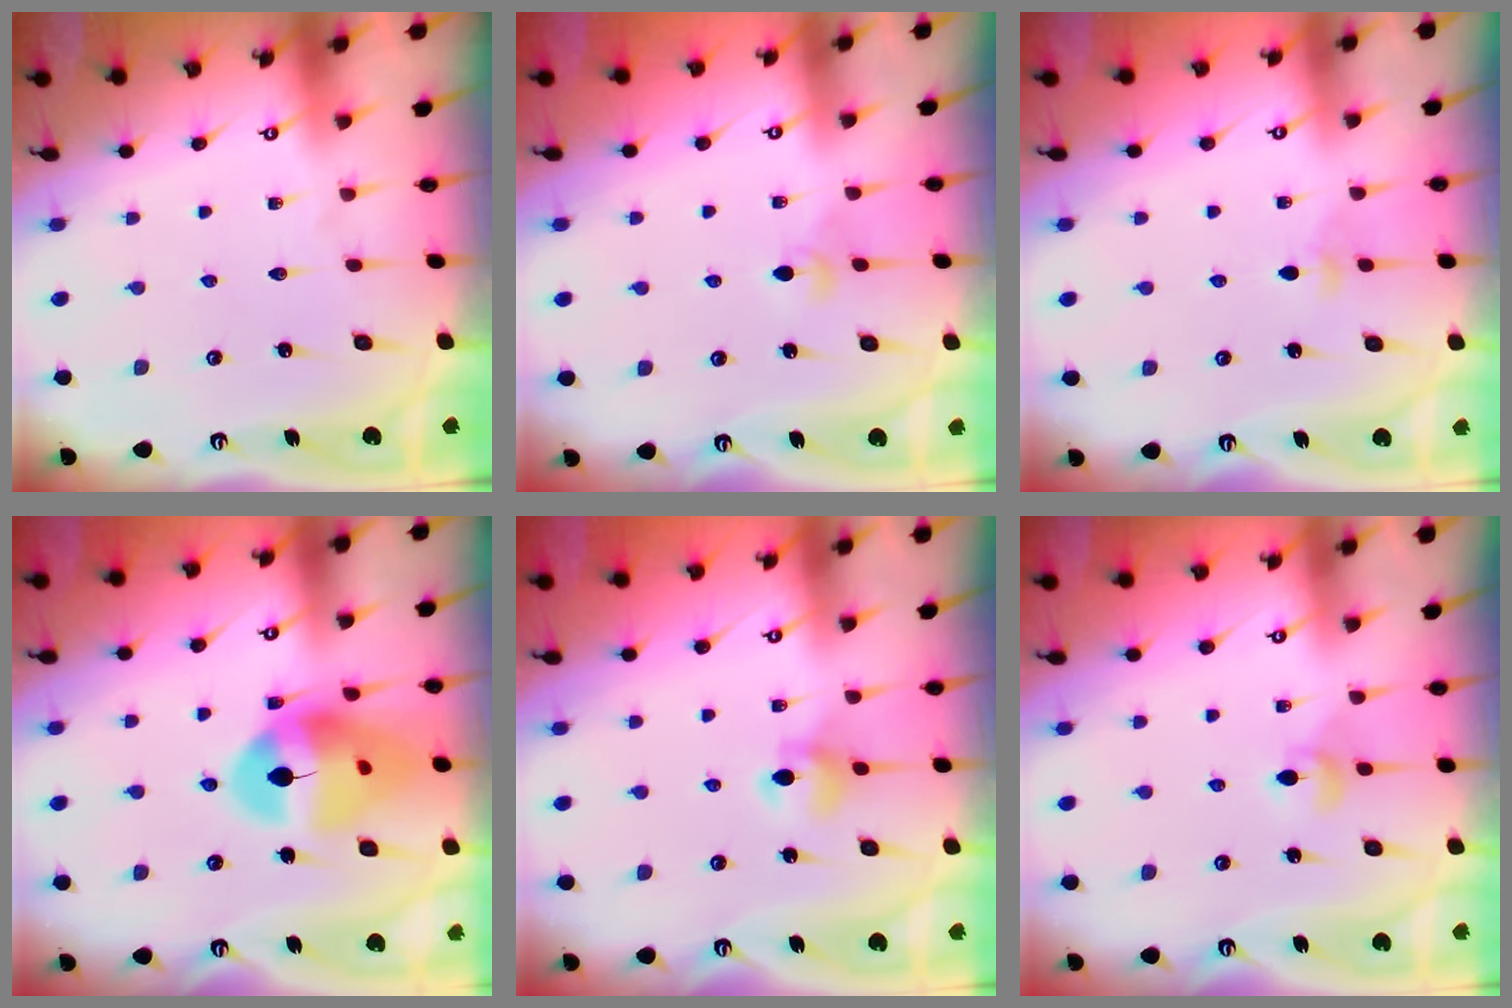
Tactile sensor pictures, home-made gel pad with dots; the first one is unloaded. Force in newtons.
{"total": 3.6, "press": 3.5, "slide": 0.6}
{"total": 3.7, "press": 3.7, "slide": 0.8}
{"total": 16.7, "press": 16.6, "slide": 2.3}
{"total": 6.0, "press": 6.0, "slide": 0.6}
{"total": 4.9, "press": 4.9, "slide": 0.6}